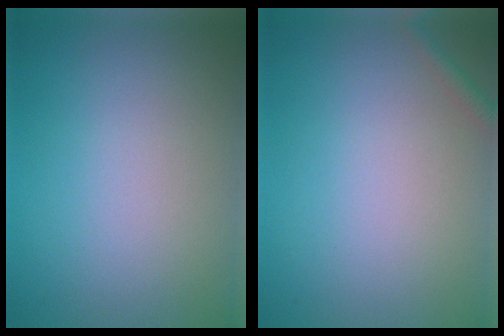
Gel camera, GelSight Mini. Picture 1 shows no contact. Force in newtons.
{"total": 1.0, "press": 1.0, "slide": 0.0}